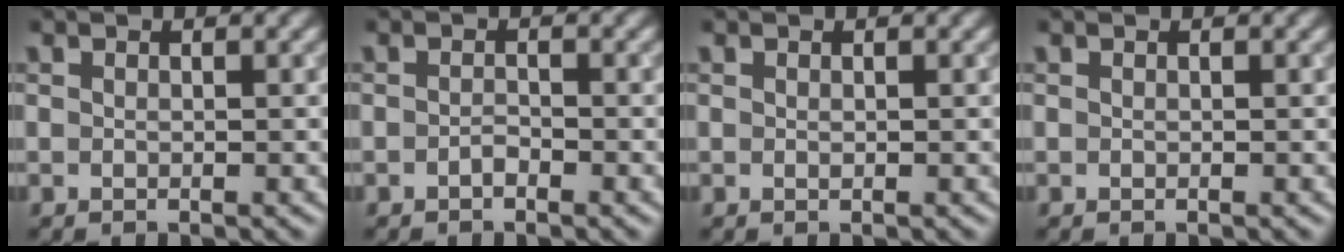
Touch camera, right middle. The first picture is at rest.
{"total": 0.7, "force": [-0.5, 0.3, 0.4], "torque": [-0.009, 0.001, -0.010]}
{"total": 0.0}
{"total": 0.0}